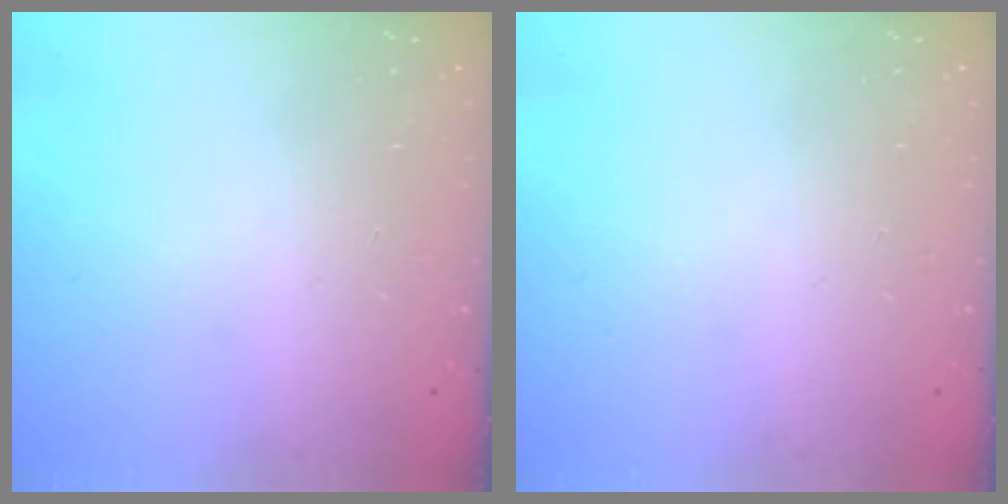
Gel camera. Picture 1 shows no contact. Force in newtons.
{"total": 0.0}